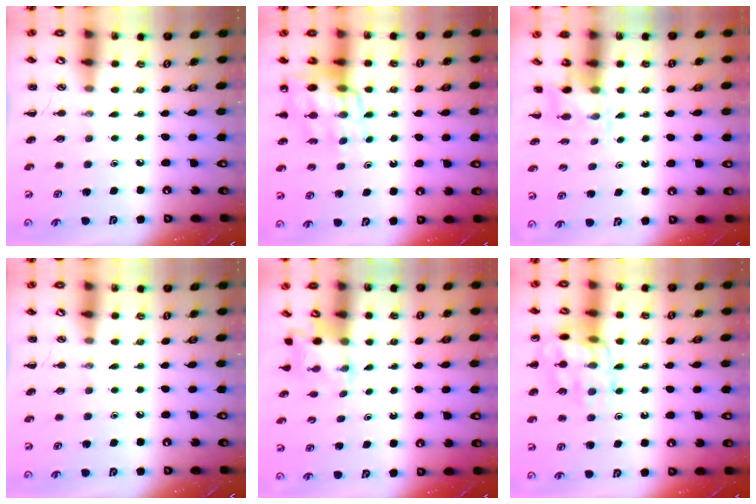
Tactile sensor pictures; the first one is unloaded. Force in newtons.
{"total": 12.0, "press": 11.6, "slide": 3.0}
{"total": 2.9, "press": 2.7, "slide": 1.2}
{"total": 0.0}
{"total": 1.6, "press": 1.5, "slide": 0.6}
{"total": 14.7, "press": 14.6, "slide": 1.1}